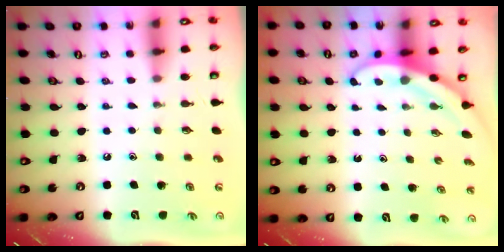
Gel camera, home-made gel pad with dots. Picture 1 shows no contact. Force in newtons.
{"total": 3.1, "press": 3.1, "slide": 0.1}